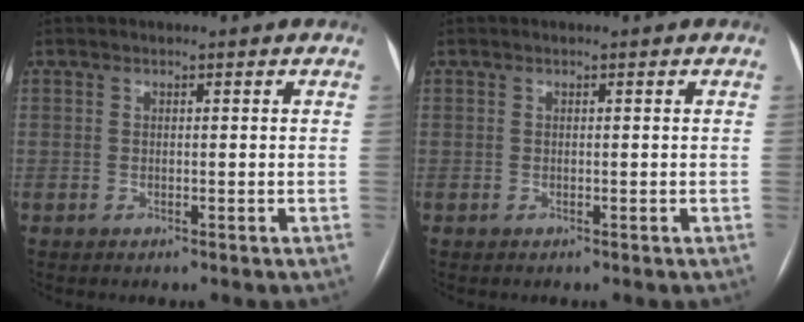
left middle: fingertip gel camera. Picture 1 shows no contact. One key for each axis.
{"total": 0.0}